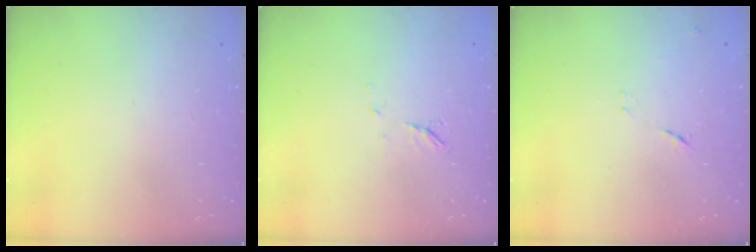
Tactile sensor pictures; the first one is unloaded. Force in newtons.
{"total": 4.9, "press": 4.8, "slide": 1.3}
{"total": 7.2, "press": 7.2, "slide": 0.6}